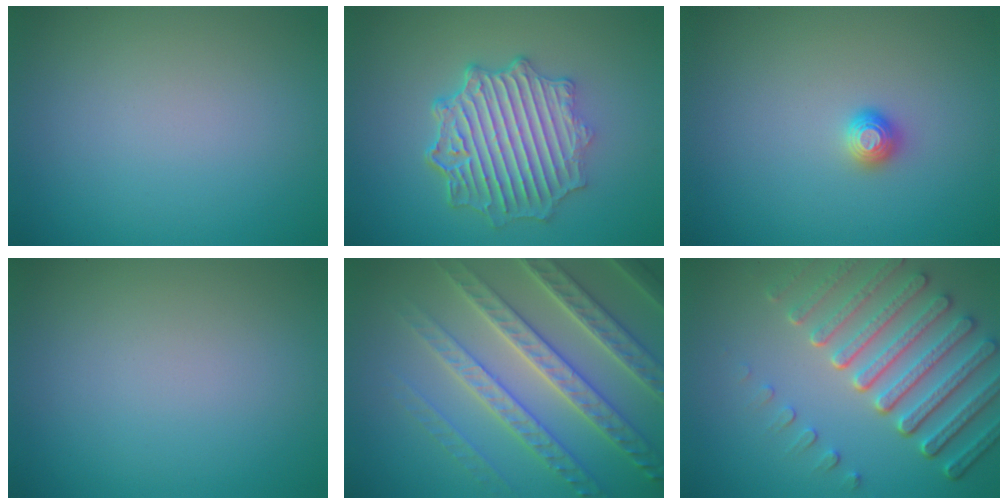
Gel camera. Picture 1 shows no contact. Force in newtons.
{"total": 6.4, "press": 5.3, "slide": 3.6}
{"total": 1.1, "press": 1.1, "slide": 0.1}
{"total": 0.0}
{"total": 7.0, "press": 6.8, "slide": 1.7}
{"total": 7.2, "press": 5.6, "slide": 4.6}